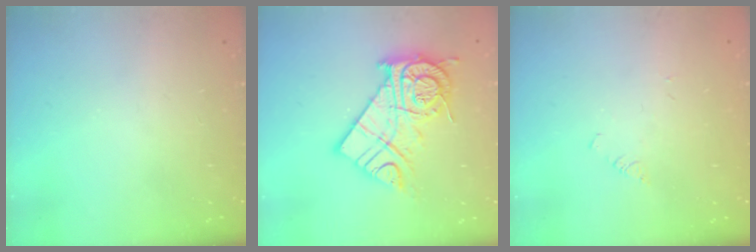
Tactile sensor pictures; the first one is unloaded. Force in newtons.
{"total": 15.8, "press": 15.7, "slide": 1.3}
{"total": 1.0, "press": 0.9, "slide": 0.2}